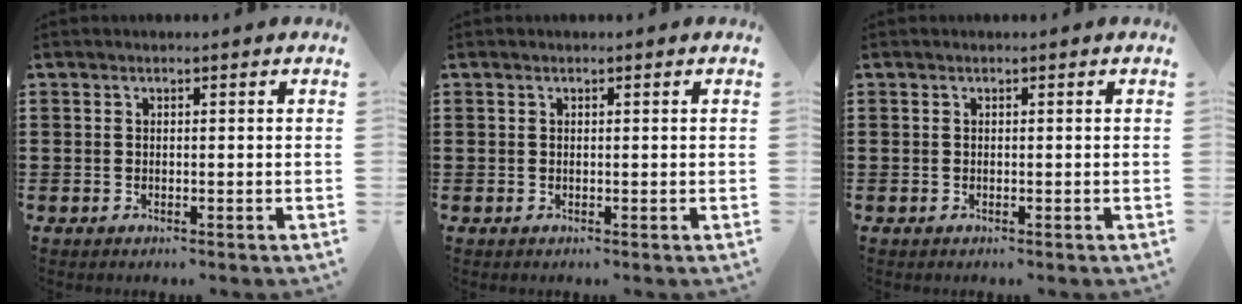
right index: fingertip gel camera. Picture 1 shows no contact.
{"total": 0.0}
{"total": 0.0}